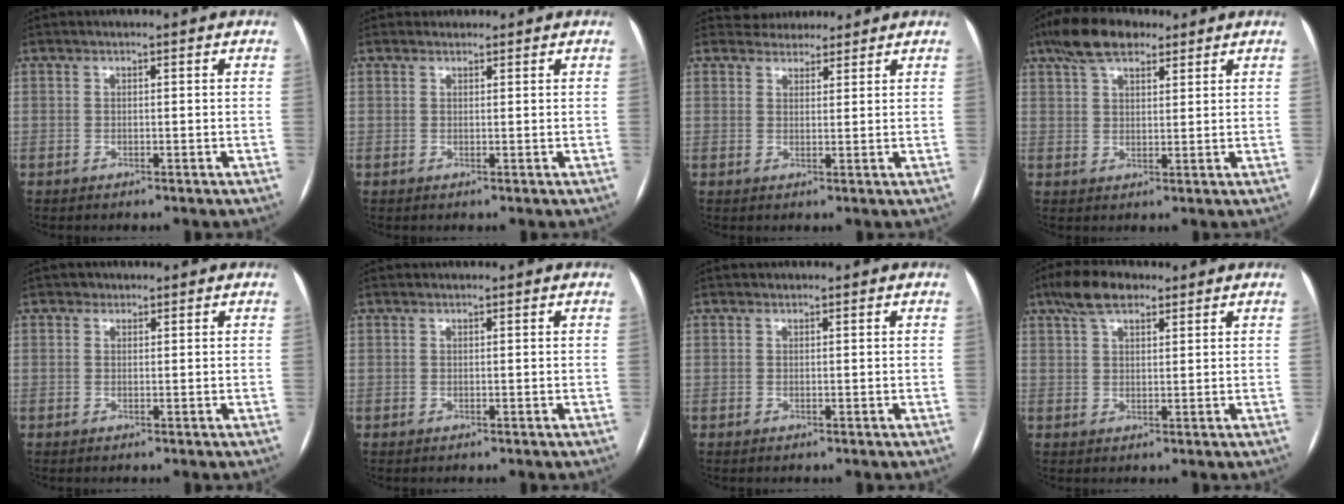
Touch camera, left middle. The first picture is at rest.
{"total": 0.8, "force": [0.7, 0.5, -0.2], "torque": [-0.001, 0.006, 0.010]}
{"total": 4.2, "force": [3.8, 1.8, 0.0], "torque": [0.003, 0.017, 0.055]}
{"total": 8.0, "force": [5.6, 3.3, 4.7], "torque": [-0.091, 0.026, 0.099]}
{"total": 0.9, "force": [0.6, 0.7, 0.0], "torque": [0.005, -0.002, 0.005]}
{"total": 0.0}
{"total": 0.0}
{"total": 6.2, "force": [4.2, 2.5, 3.7], "torque": [-0.075, 0.022, 0.076]}